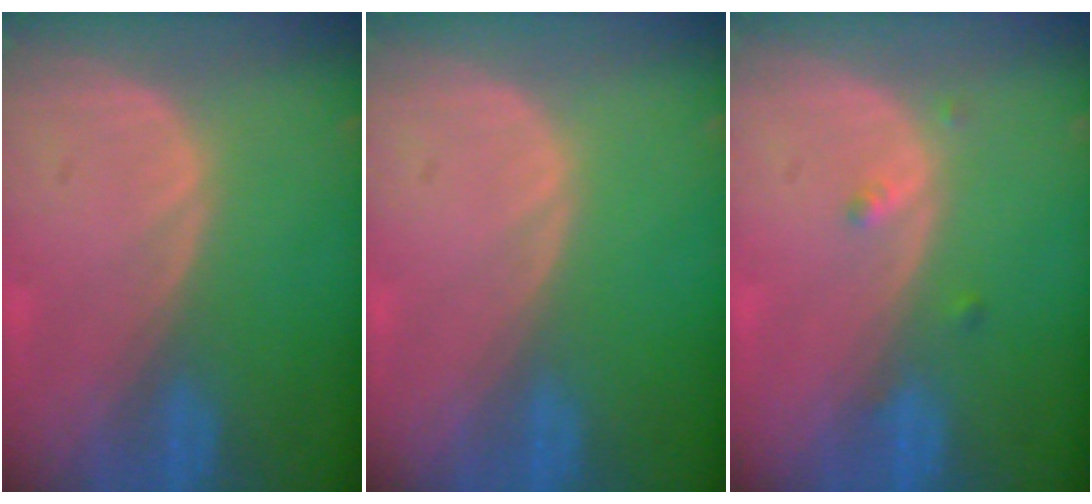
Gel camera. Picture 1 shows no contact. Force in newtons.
{"total": 0.0}
{"total": 1.6, "press": 1.3, "slide": 0.8}